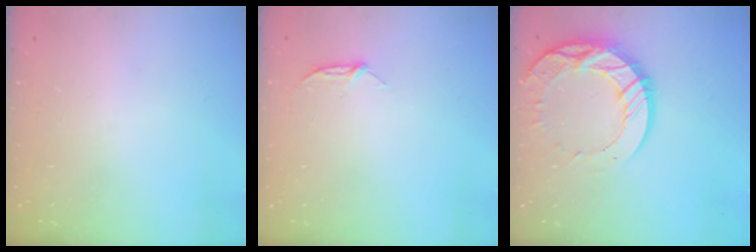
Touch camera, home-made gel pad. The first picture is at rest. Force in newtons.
{"total": 5.1, "press": 5.1, "slide": 0.6}
{"total": 16.6, "press": 16.5, "slide": 1.3}